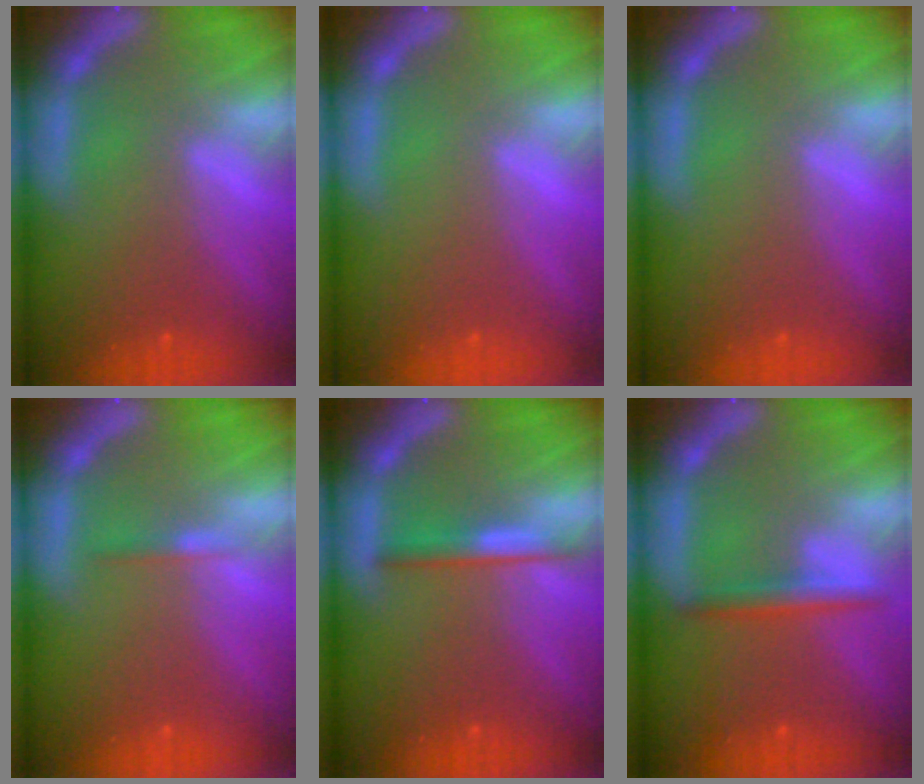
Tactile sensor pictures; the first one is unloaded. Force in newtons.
{"total": 0.0}
{"total": 0.0}
{"total": 0.9}
{"total": 2.4}
{"total": 2.4}